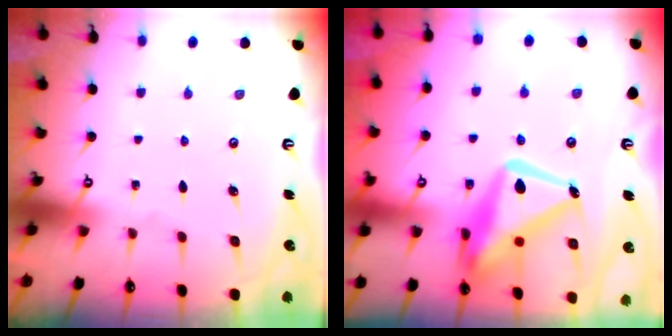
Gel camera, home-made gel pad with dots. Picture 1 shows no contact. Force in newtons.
{"total": 19.3, "press": 19.2, "slide": 2.0}